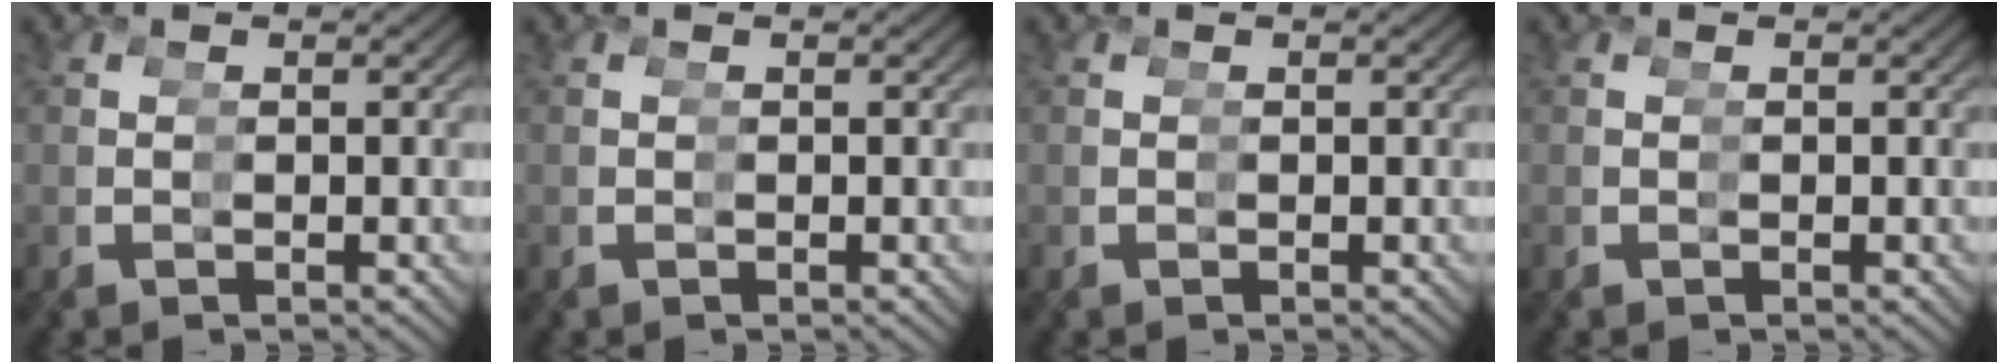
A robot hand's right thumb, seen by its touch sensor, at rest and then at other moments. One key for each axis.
{"total": 0.0}
{"total": 0.0}
{"total": 0.0}